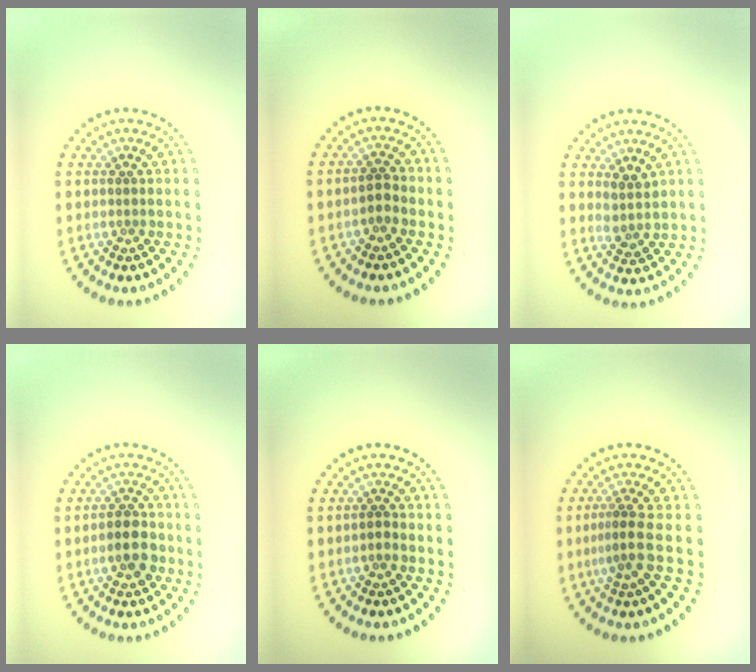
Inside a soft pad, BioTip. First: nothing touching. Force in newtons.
{"total": 1.4, "press": 1.3, "slide": 0.5}
{"total": 1.9, "press": 1.5, "slide": 1.1}
{"total": 2.8, "press": 2.8, "slide": 0.7}
{"total": 0.7, "press": 0.7, "slide": 0.2}
{"total": 2.2, "press": 1.6, "slide": 1.5}